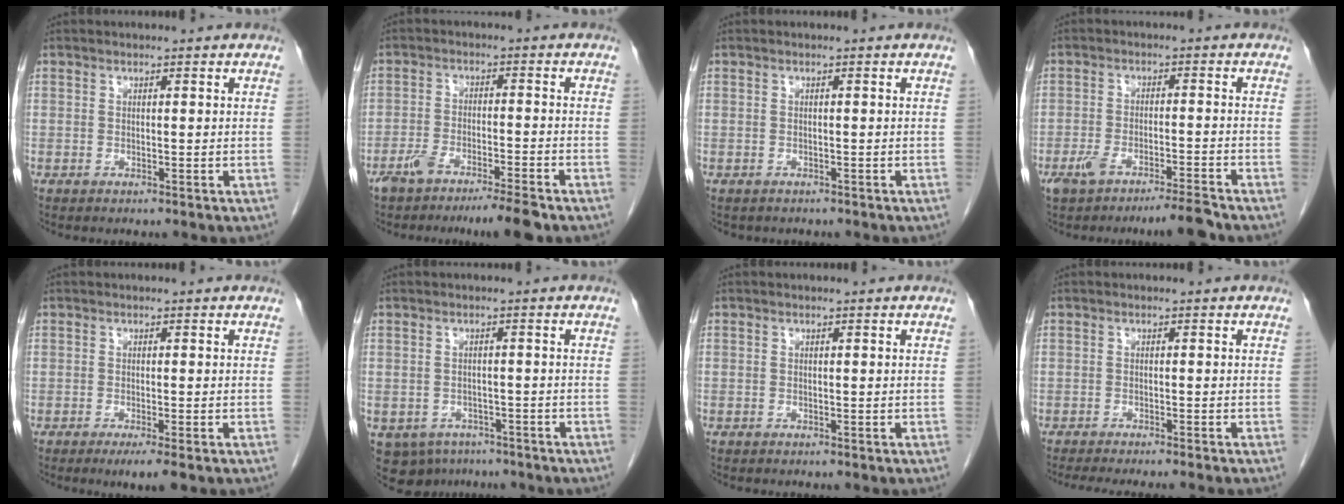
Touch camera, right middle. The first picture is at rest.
{"total": 7.5, "force": [-5.7, 0.3, 4.8], "torque": [-0.078, -0.007, -0.097]}
{"total": 1.4, "force": [-1.2, 0.7, 0.2], "torque": [-0.013, -0.001, -0.014]}
{"total": 6.3, "force": [-5.0, 0.2, 3.9], "torque": [-0.072, -0.005, -0.085]}
{"total": 3.2, "force": [-1.9, 0.1, 2.5], "torque": [-0.033, -0.010, -0.029]}
{"total": 8.4, "force": [-5.2, 6.2, 2.3], "torque": [-0.052, -0.003, -0.066]}
{"total": 0.0}
{"total": 8.1, "force": [-7.1, -0.3, 3.9], "torque": [-0.034, -0.018, -0.105]}